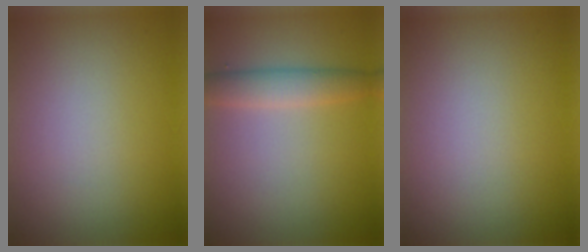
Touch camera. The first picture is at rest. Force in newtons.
{"total": 2.8, "press": 2.8, "slide": 0.1}
{"total": 0.0}